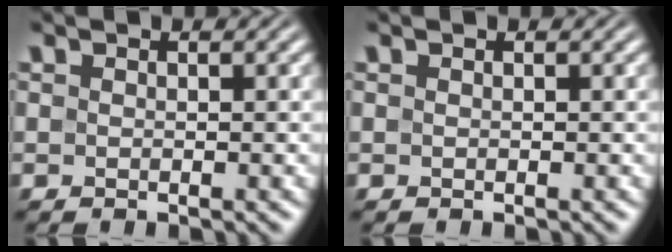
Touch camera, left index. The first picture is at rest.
{"total": 0.0}